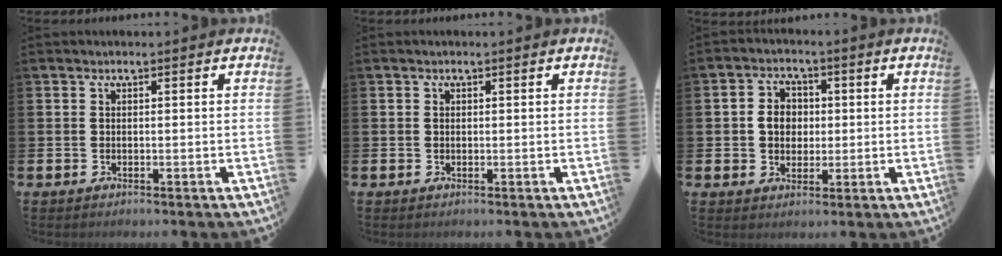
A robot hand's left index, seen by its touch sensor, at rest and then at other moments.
{"total": 0.5, "force": [0.1, 0.5, 0.2], "torque": [0.000, 0.003, 0.000]}
{"total": 4.1, "force": [0.5, 3.6, 2.0], "torque": [-0.030, 0.006, 0.001]}